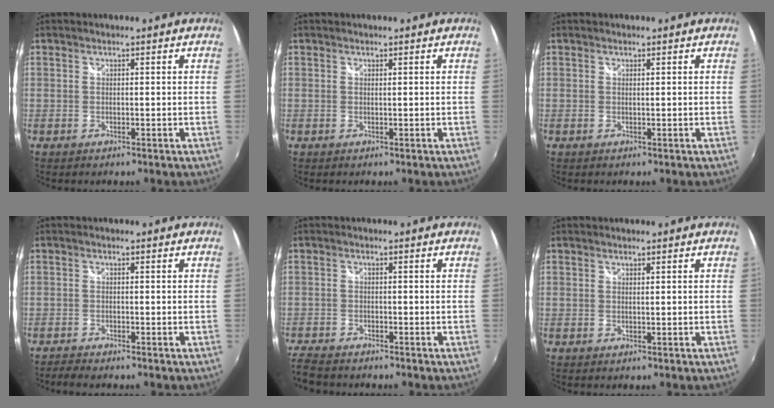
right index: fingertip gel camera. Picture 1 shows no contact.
{"total": 0.0}
{"total": 0.0}
{"total": 2.6, "force": [-2.5, 0.3, 0.7], "torque": [-0.025, -0.013, -0.048]}
{"total": 6.7, "force": [-6.2, 1.8, 1.8], "torque": [-0.066, -0.024, -0.116]}
{"total": 0.6, "force": [0.1, -0.4, -0.3], "torque": [0.007, 0.001, 0.001]}